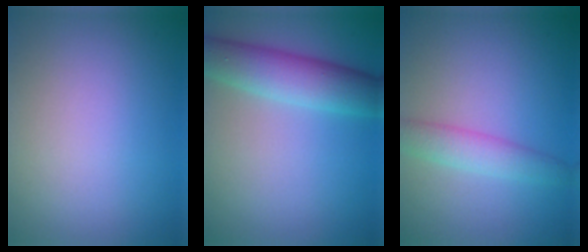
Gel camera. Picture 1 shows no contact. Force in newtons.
{"total": 5.6, "press": 5.6, "slide": 0.1}
{"total": 2.8, "press": 2.8, "slide": 0.1}